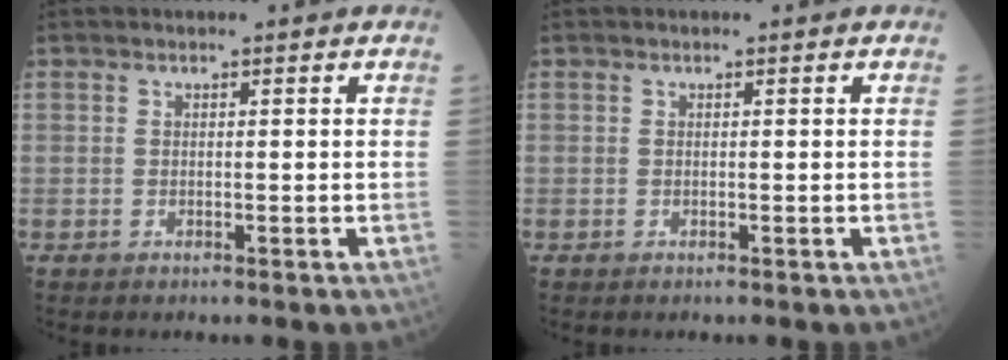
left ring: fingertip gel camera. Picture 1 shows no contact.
{"total": 0.0}